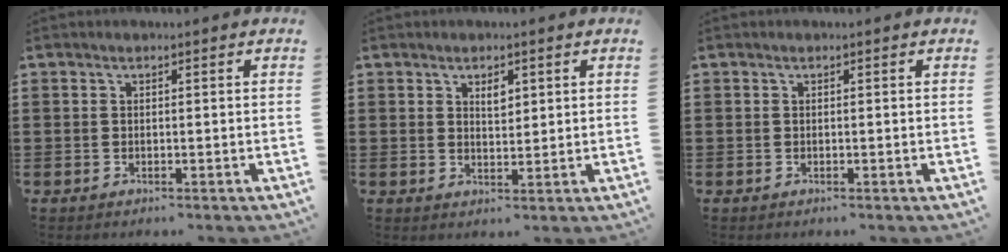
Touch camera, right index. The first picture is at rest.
{"total": 2.4, "force": [1.3, 1.1, 1.7], "torque": [-0.028, 0.001, 0.020]}
{"total": 0.0}